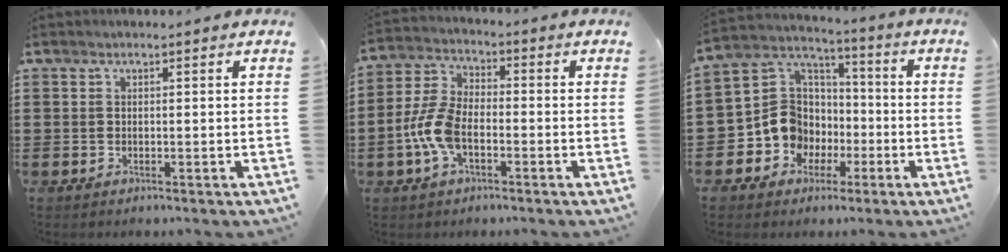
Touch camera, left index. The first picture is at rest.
{"total": 7.7, "force": [-2.5, 4.0, 6.1], "torque": [-0.158, -0.004, -0.055]}
{"total": 10.2, "force": [-2.7, 9.3, 3.3], "torque": [-0.119, 0.001, -0.048]}